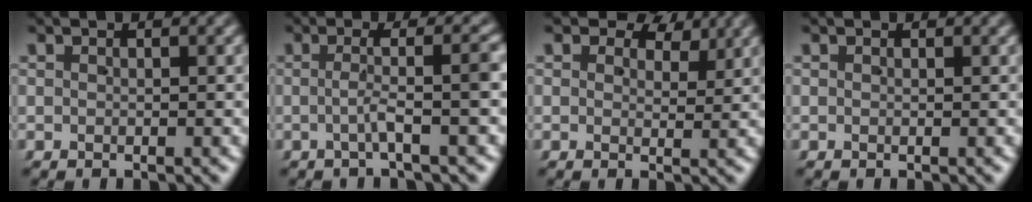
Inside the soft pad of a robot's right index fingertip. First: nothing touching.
{"total": 3.2, "force": [-1.0, -0.5, 3.0], "torque": [-0.052, -0.001, -0.015]}
{"total": 3.1, "force": [2.0, 1.8, 1.5], "torque": [-0.015, -0.005, 0.028]}
{"total": 0.0}